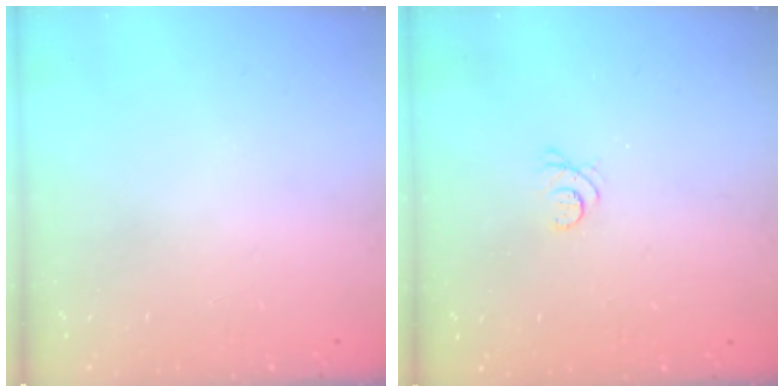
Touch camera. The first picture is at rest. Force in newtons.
{"total": 3.0, "press": 2.9, "slide": 0.4}